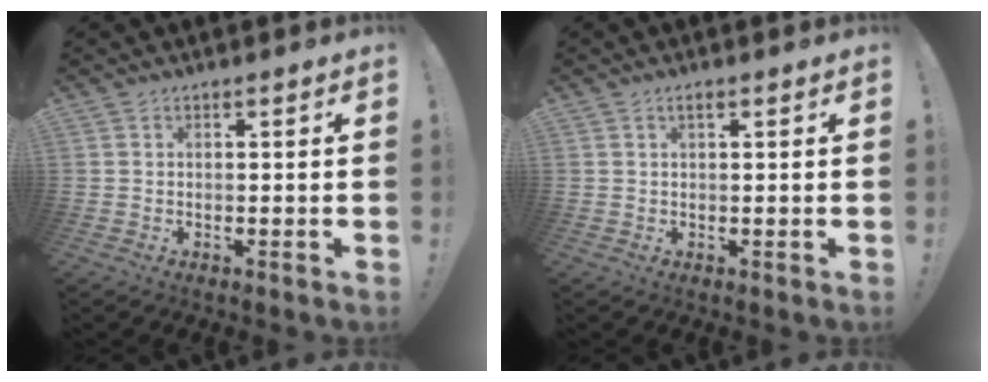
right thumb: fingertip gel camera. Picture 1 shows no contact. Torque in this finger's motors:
{"motor_torque": [0.13, 0.43, 0.03, 0.10, -0.04]}